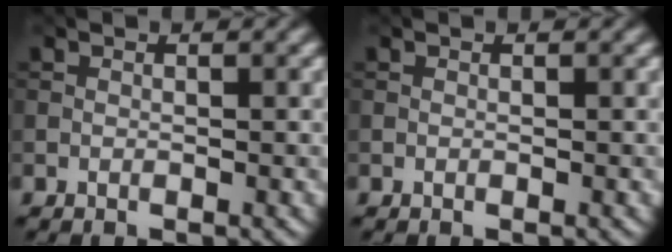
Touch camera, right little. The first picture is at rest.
{"total": 0.0}